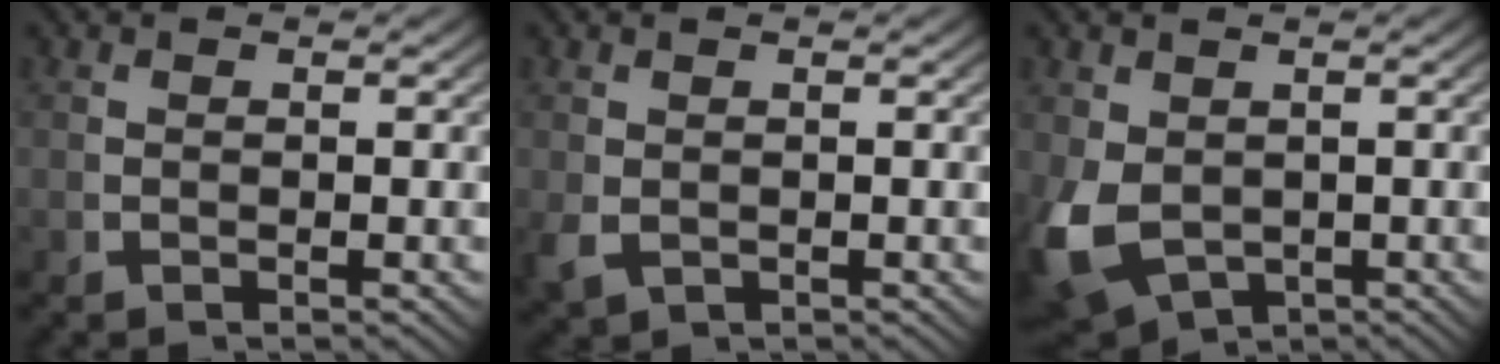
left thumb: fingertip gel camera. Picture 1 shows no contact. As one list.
[{"total": 1.7, "force": [-0.4, 1.3, 1.0], "torque": [-0.031, -0.010, 0.004]}, {"total": 7.1, "force": [-2.2, 5.5, 4.0], "torque": [-0.109, -0.047, -0.010]}]